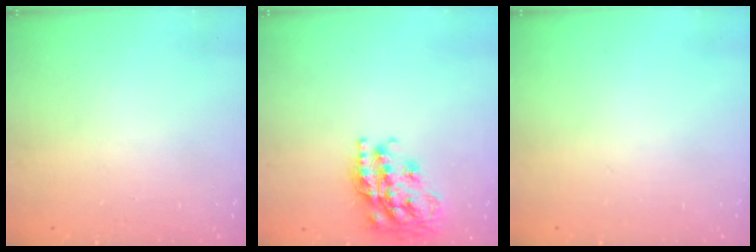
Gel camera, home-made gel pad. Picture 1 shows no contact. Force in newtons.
{"total": 19.6, "press": 19.6, "slide": 1.4}
{"total": 0.0}